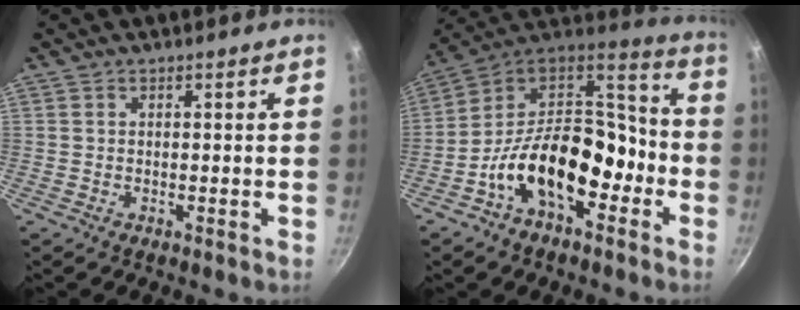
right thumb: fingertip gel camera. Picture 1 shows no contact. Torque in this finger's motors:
{"motor_torque": [2.48, 2.53, 1.46, -1.31, 0.50]}